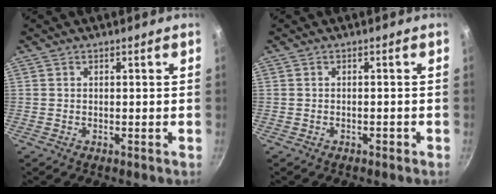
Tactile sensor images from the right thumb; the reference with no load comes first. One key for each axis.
{"total": 0.7, "fx": -0.5, "fy": 0.4, "fz": 0.4, "tx": -0.005, "ty": 0.008, "tz": -0.004}